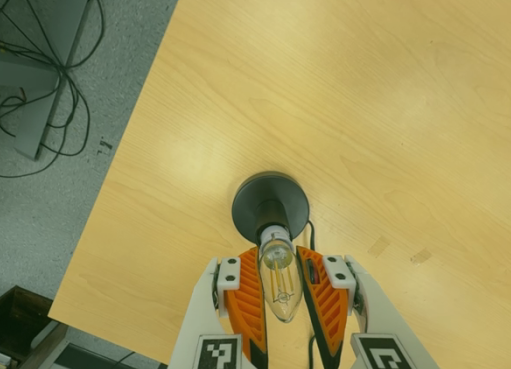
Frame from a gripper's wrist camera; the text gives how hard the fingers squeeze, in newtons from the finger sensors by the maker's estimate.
{"total": 11.6, "left": 10.5, "right": 12.6}